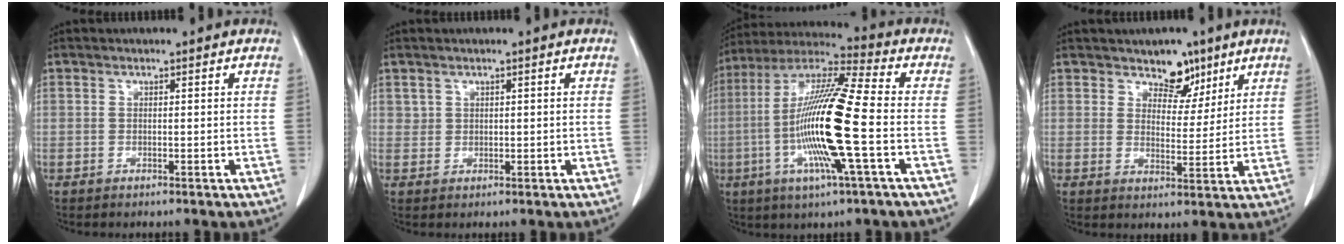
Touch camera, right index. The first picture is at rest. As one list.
[{"total": 1.2, "force": [0.7, 0.9, 0.2], "torque": [0.006, 0.001, 0.011]}, {"total": 17.8, "force": [-3.4, 0.3, 17.4], "torque": [-0.350, -0.009, -0.075]}, {"total": 5.7, "force": [4.1, 3.3, 2.1], "torque": [-0.018, -0.004, 0.065]}]